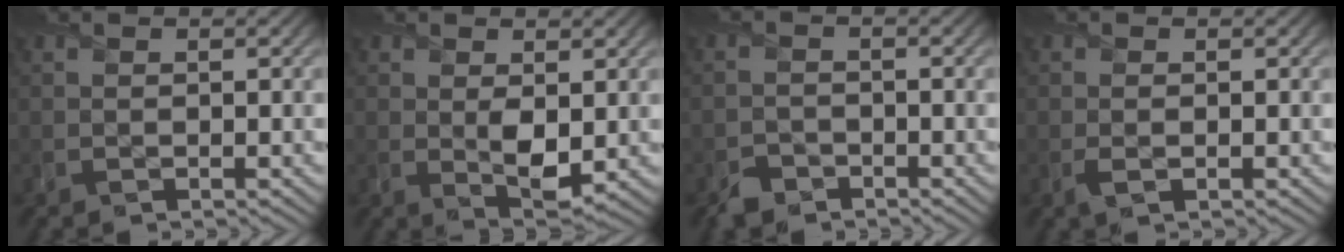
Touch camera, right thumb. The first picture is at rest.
{"total": 3.3, "force": [0.4, 1.8, 2.8], "torque": [-0.057, -0.009, 0.015]}
{"total": 2.1, "force": [-1.8, 1.1, 0.3], "torque": [0.000, 0.000, -0.042]}
{"total": 1.0, "force": [-0.2, 0.5, 0.8], "torque": [-0.018, -0.002, -0.006]}